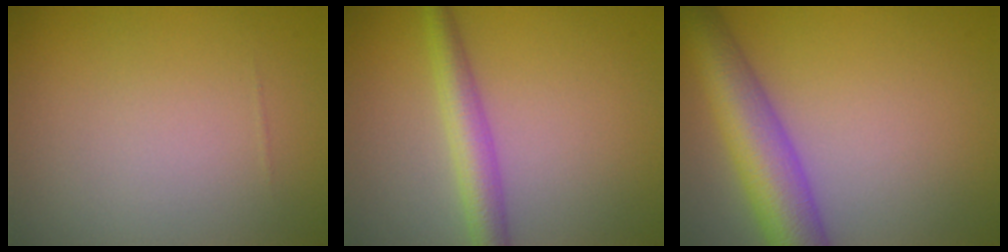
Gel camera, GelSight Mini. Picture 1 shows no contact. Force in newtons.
{"total": 3.6, "press": 3.6, "slide": 0.1}
{"total": 7.8, "press": 7.8, "slide": 0.4}